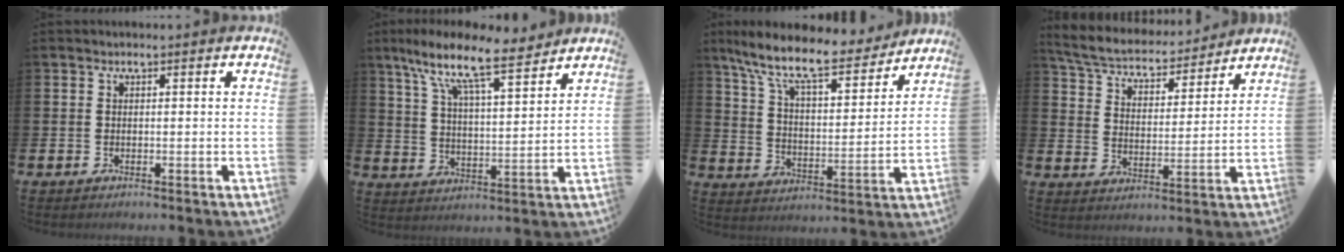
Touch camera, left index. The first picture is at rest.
{"total": 10.9, "force": [8.9, 2.3, 5.9], "torque": [-0.133, -0.049, 0.151]}
{"total": 11.1, "force": [9.3, 2.7, 5.4], "torque": [-0.137, -0.054, 0.158]}
{"total": 6.2, "force": [5.9, 1.4, 1.4], "torque": [-0.059, -0.043, 0.101]}